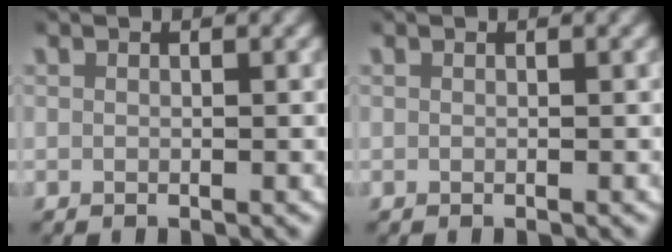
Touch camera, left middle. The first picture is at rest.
{"total": 0.0}